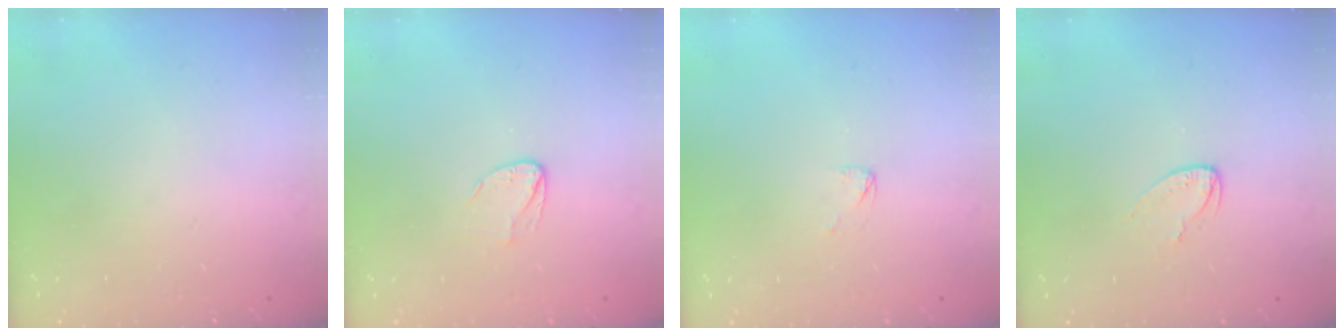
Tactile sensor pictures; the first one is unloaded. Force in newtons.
{"total": 3.6, "press": 3.6, "slide": 0.4}
{"total": 1.9, "press": 1.9, "slide": 0.1}
{"total": 3.9, "press": 3.9, "slide": 0.4}